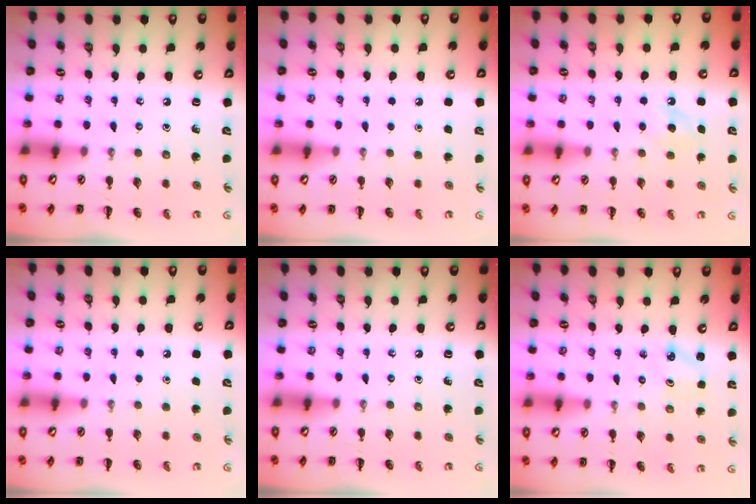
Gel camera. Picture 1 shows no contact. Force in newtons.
{"total": 1.8, "press": 1.8, "slide": 0.1}
{"total": 5.7, "press": 5.5, "slide": 1.6}
{"total": 1.7, "press": 1.7, "slide": 0.1}
{"total": 0.0}
{"total": 1.9, "press": 1.8, "slide": 0.4}